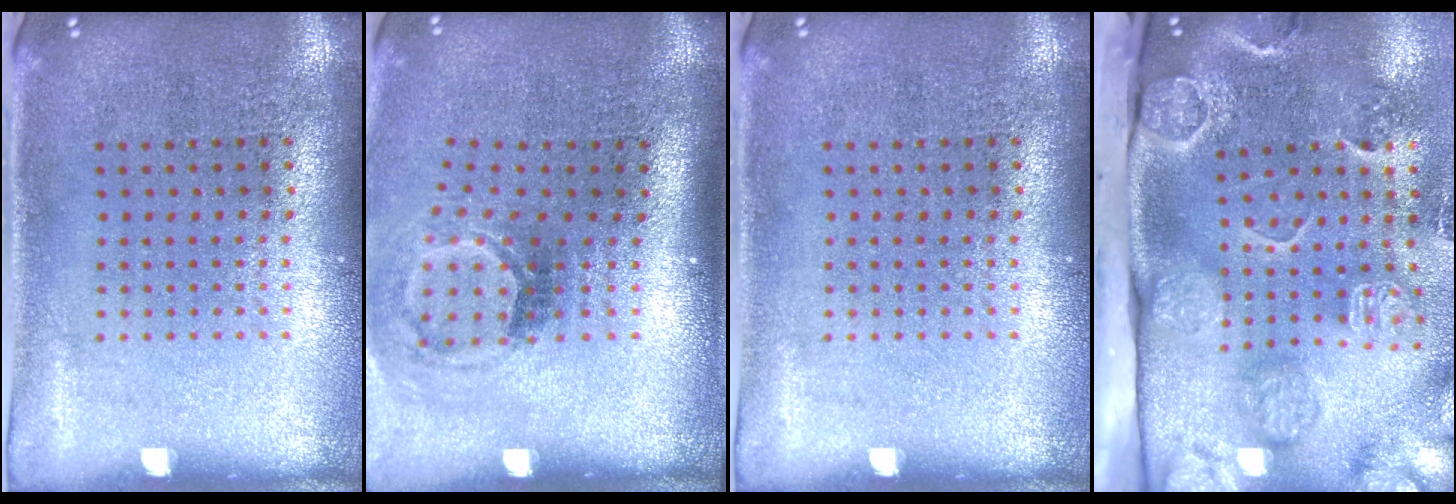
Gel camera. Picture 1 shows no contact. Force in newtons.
{"total": 1.8, "press": 1.2, "slide": 1.4}
{"total": 0.0}
{"total": 4.6, "press": 3.4, "slide": 3.1}